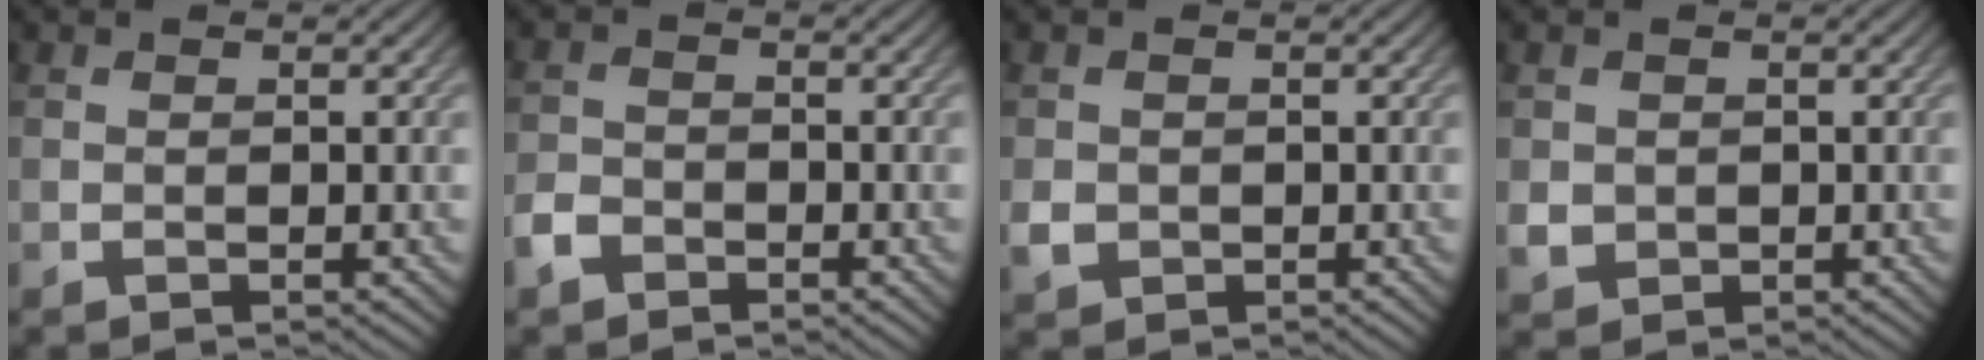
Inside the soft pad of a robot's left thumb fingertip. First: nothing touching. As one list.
[{"total": 2.6, "force": [-1.9, 1.6, 0.9], "torque": [-0.021, -0.002, -0.047]}, {"total": 2.0, "force": [-0.5, 1.8, 0.7], "torque": [-0.016, -0.007, -0.010]}, {"total": 2.0, "force": [0.0, 1.9, 0.5], "torque": [-0.015, -0.007, 0.001]}]